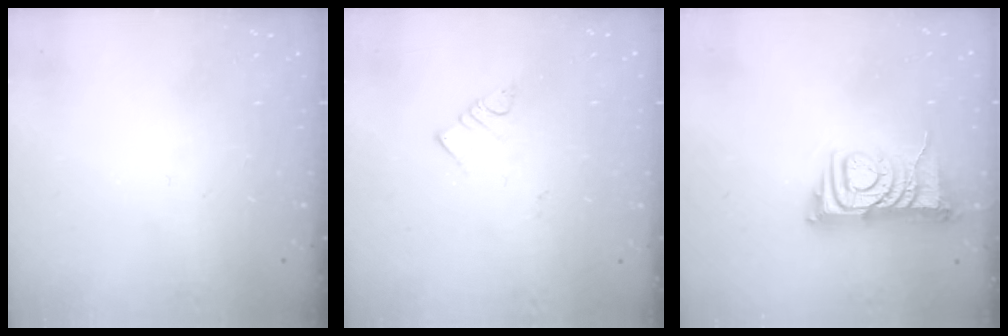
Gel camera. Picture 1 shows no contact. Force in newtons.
{"total": 3.0, "press": 3.0, "slide": 0.2}
{"total": 9.0, "press": 8.9, "slide": 1.0}